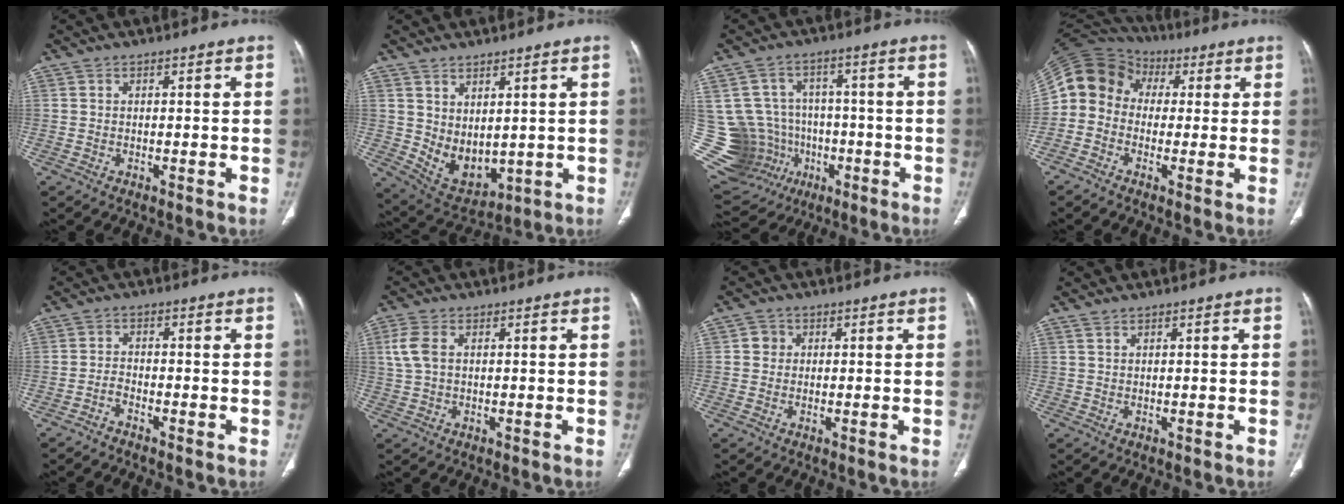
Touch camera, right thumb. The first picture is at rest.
{"total": 7.6, "force": [2.0, 5.4, 5.0], "torque": [-0.056, -0.025, 0.066]}
{"total": 19.8, "force": [-3.9, 18.0, 7.4], "torque": [-0.147, 0.063, -0.037]}
{"total": 12.2, "force": [0.4, 10.5, 6.1], "torque": [-0.108, 0.042, -0.009]}
{"total": 1.6, "force": [-1.4, 0.3, 0.5], "torque": [-0.013, 0.011, -0.031]}
{"total": 4.5, "force": [0.9, 2.7, 3.4], "torque": [-0.095, 0.011, 0.019]}
{"total": 2.1, "force": [0.4, 2.0, 0.6], "torque": [0.002, 0.002, 0.004]}
{"total": 0.7, "force": [0.7, 0.0, 0.1], "torque": [-0.001, -0.002, 0.017]}